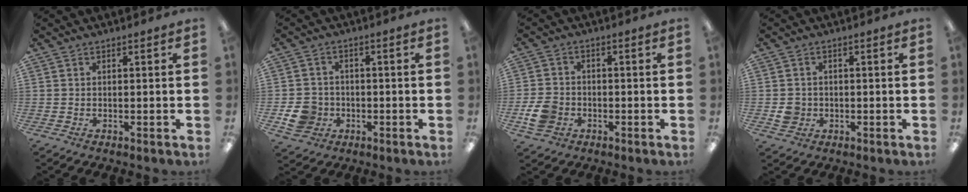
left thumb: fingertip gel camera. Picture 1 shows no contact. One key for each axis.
{"total": 6.9, "fx": -2.1, "fy": 6.1, "fz": 2.7, "tx": -0.049, "ty": 0.010, "tz": -0.036}
{"total": 6.7, "fx": -2.3, "fy": 5.1, "fz": 3.6, "tx": -0.073, "ty": 0.008, "tz": -0.044}
{"total": 3.5, "fx": -0.5, "fy": 3.3, "fz": 1.2, "tx": -0.013, "ty": 0.003, "tz": -0.010}